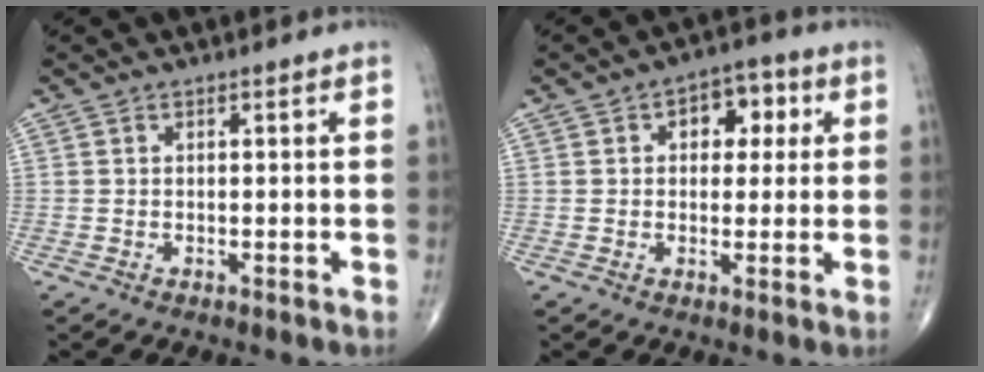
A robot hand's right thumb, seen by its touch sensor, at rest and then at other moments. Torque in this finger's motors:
{"motor_torque": [0.27, 1.62, 0.86, 0.15, 0.01]}